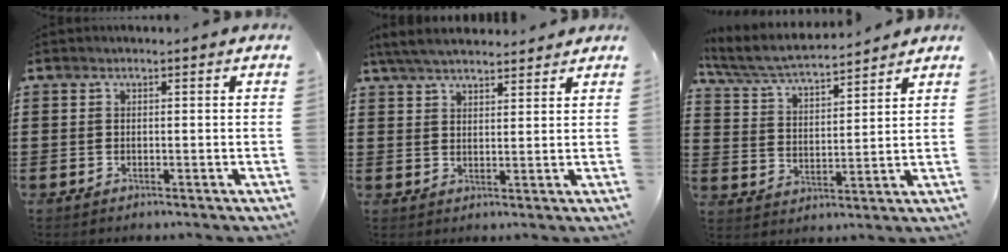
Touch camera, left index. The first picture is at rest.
{"total": 4.9, "force": [4.6, 0.8, 1.7], "torque": [-0.046, -0.007, 0.086]}
{"total": 5.7, "force": [5.3, 0.4, 2.1], "torque": [-0.065, -0.033, 0.088]}